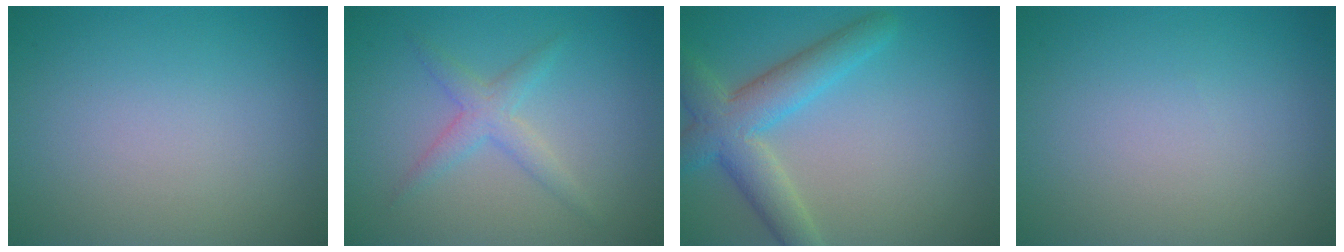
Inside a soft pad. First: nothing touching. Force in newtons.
{"total": 2.2, "press": 2.2, "slide": 0.1}
{"total": 5.4, "press": 5.3, "slide": 0.7}
{"total": 0.0}